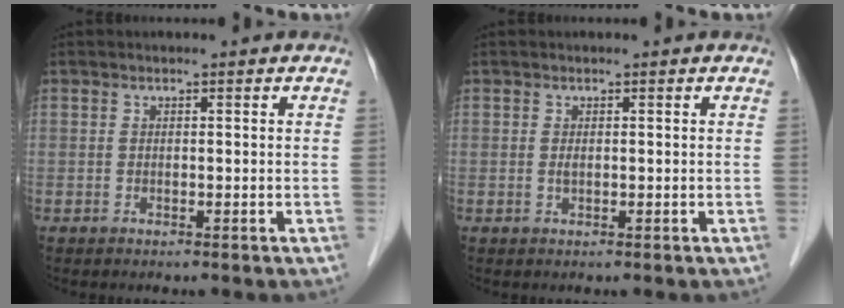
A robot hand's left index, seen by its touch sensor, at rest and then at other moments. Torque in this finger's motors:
{"motor_torque": [0.31, 0.18, -0.03, 0.00]}